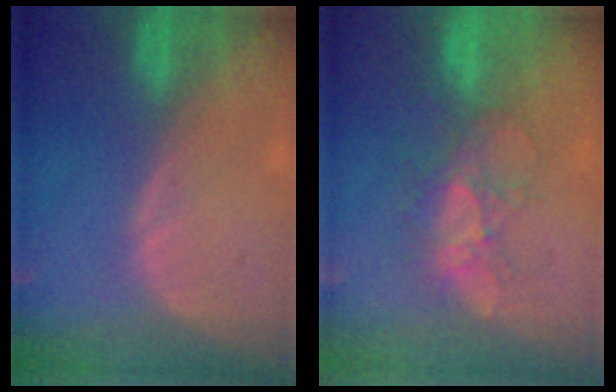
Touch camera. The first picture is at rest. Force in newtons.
{"total": 5.6, "press": 5.4, "slide": 1.6}